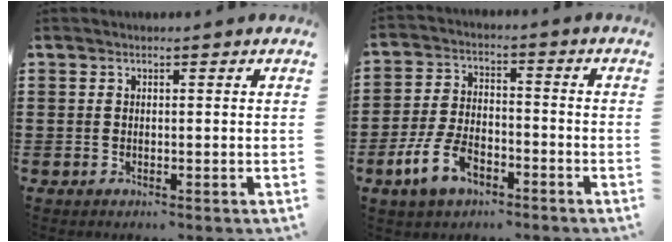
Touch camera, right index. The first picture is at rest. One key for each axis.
{"total": 7.8, "fx": -4.1, "fy": 4.1, "fz": 5.2, "tx": -0.125, "ty": 0.004, "tz": -0.081}